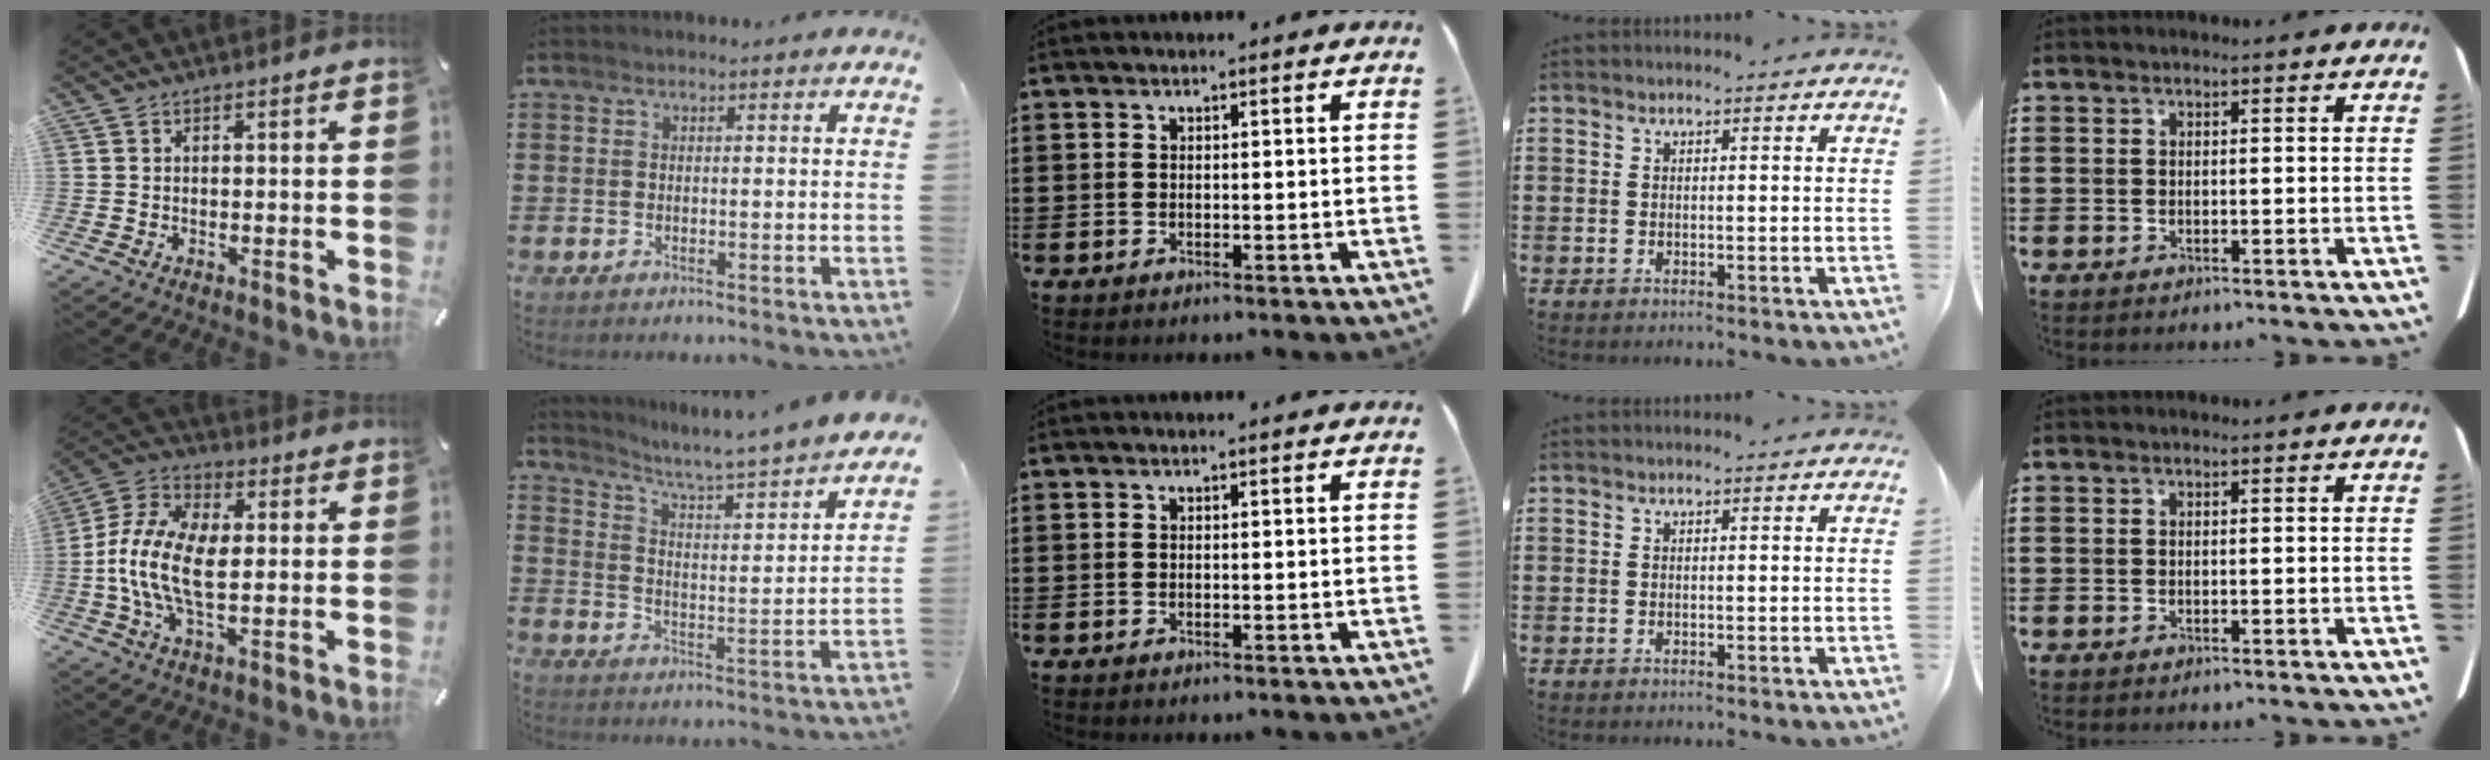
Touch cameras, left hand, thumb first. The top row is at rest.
{"thumb": {"total": 13.2, "force": [-1.0, 7.2, 11.1], "torque": [-0.249, -0.005, -0.018]}, "index": {"total": 4.3, "force": [3.8, -1.1, 1.7], "torque": [-0.053, -0.047, 0.051]}}